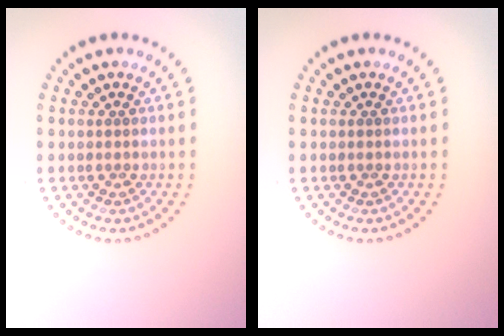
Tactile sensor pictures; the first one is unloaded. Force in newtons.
{"total": 0.0}